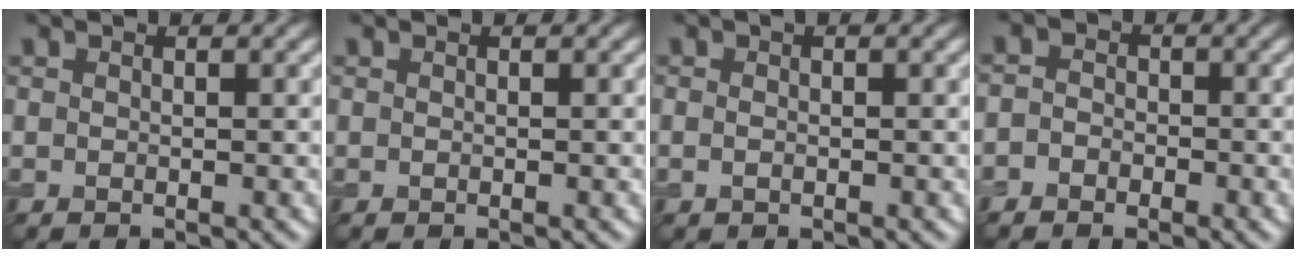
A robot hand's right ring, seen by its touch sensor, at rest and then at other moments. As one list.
[{"total": 0.0}, {"total": 0.9, "force": [0.0, 0.4, 0.8], "torque": [-0.018, -0.002, -0.001]}, {"total": 1.9, "force": [-1.1, 1.5, 0.6], "torque": [0.008, 0.005, -0.031]}]